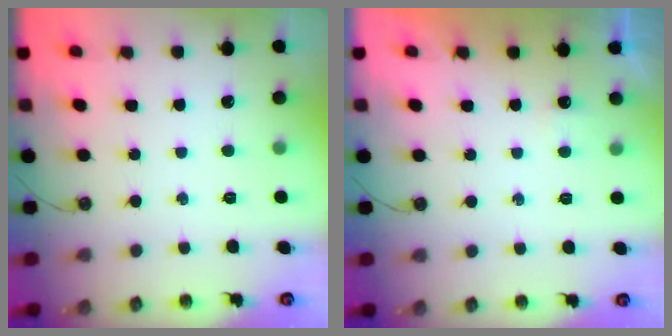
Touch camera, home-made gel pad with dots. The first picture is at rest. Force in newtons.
{"total": 2.2, "press": 2.1, "slide": 0.4}